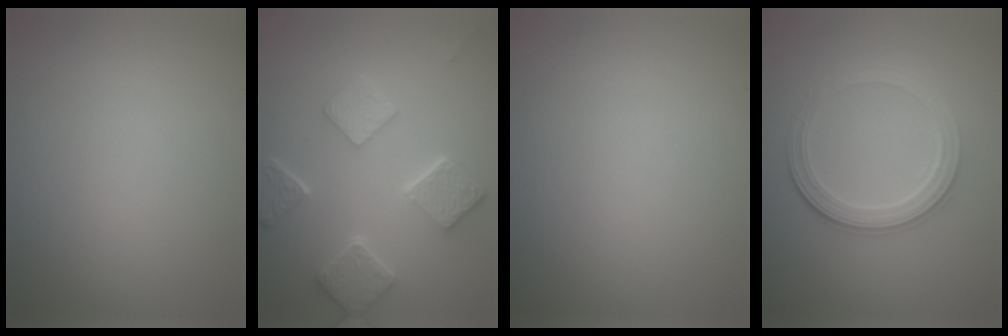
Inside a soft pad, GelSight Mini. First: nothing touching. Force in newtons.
{"total": 5.5, "press": 4.3, "slide": 3.3}
{"total": 0.0}
{"total": 4.2, "press": 3.5, "slide": 2.3}